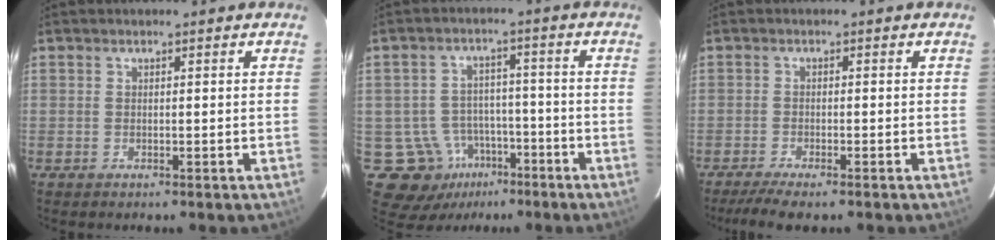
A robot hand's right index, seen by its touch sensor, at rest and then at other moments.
{"total": 11.1, "force": [-5.1, 9.6, 2.2], "torque": [-0.047, 0.031, -0.065]}
{"total": 5.3, "force": [-4.2, 0.6, 3.2], "torque": [-0.053, -0.011, -0.069]}